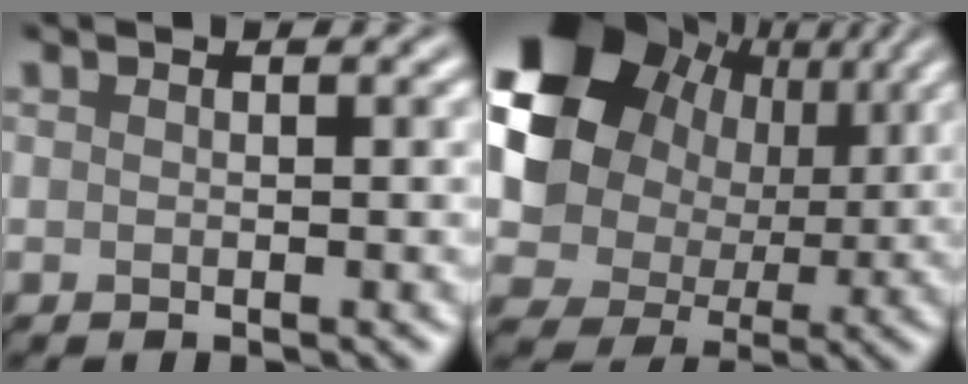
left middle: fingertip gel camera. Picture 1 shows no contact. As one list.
[{"total": 14.0, "force": [4.1, 11.6, 6.7], "torque": [-0.161, 0.017, 0.082]}]